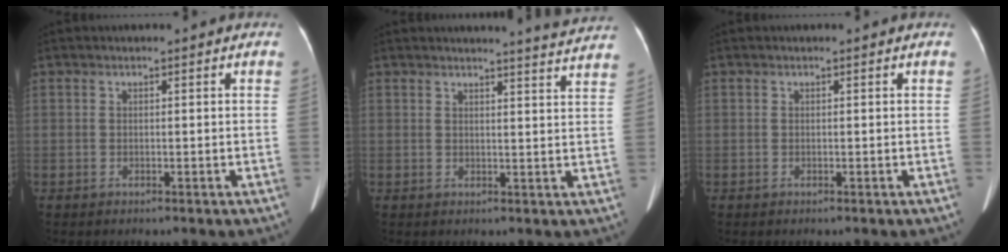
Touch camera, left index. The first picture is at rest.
{"total": 6.1, "force": [5.9, -1.2, 1.0], "torque": [-0.022, -0.023, 0.056]}
{"total": 0.0}